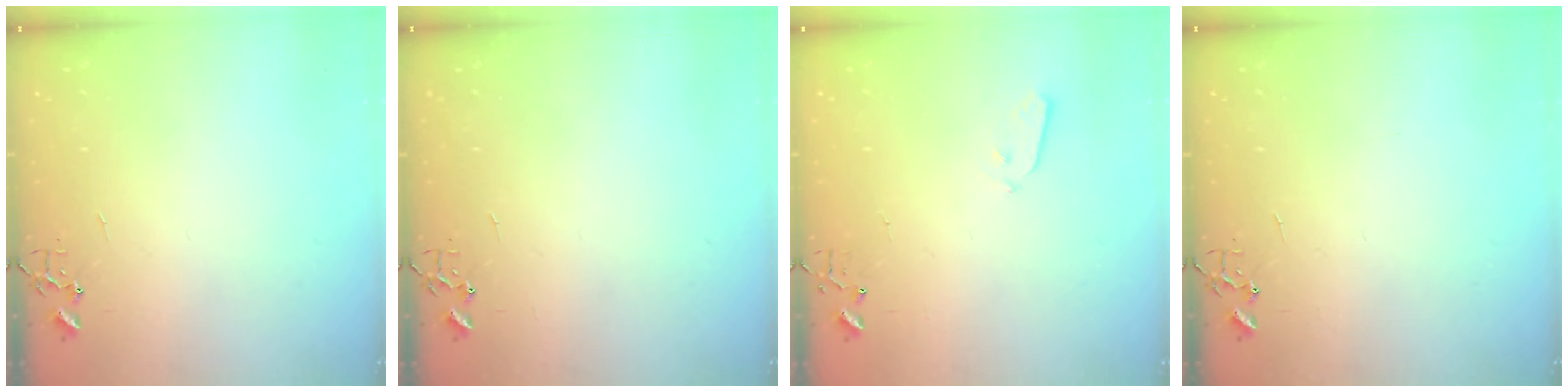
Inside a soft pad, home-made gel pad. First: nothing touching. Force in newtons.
{"total": 0.0}
{"total": 3.7, "press": 3.7, "slide": 0.1}
{"total": 0.0}